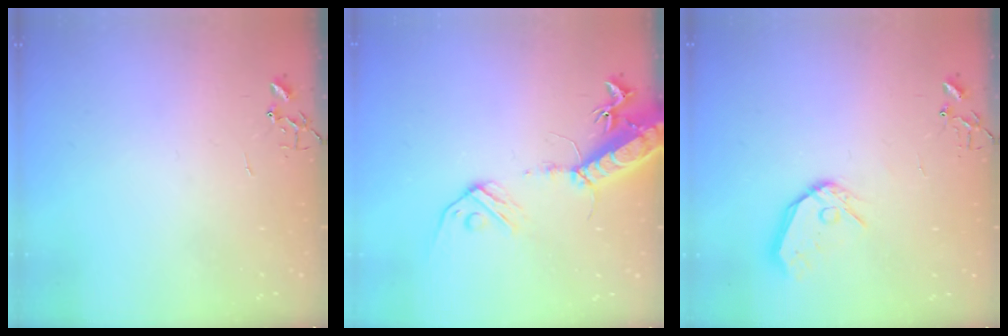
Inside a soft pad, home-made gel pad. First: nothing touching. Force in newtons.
{"total": 16.9, "press": 16.5, "slide": 3.8}
{"total": 11.3, "press": 11.2, "slide": 1.5}